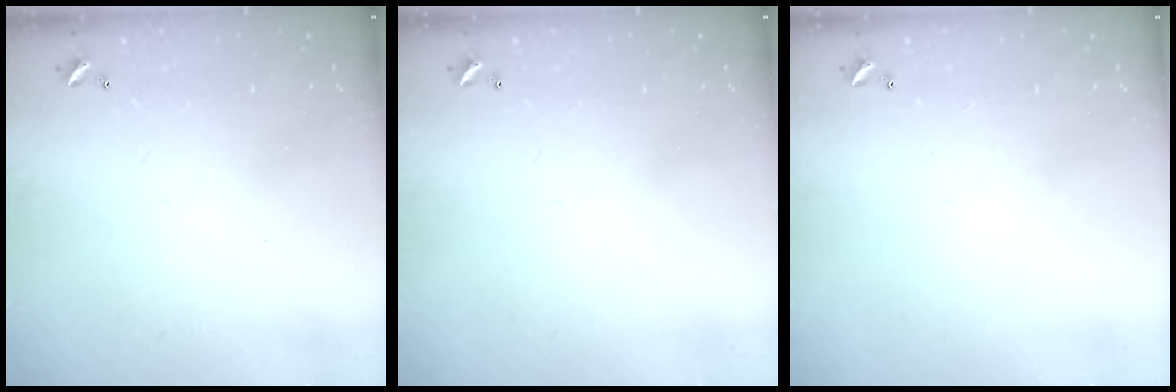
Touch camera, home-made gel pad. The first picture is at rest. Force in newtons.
{"total": 0.0}
{"total": 0.0}